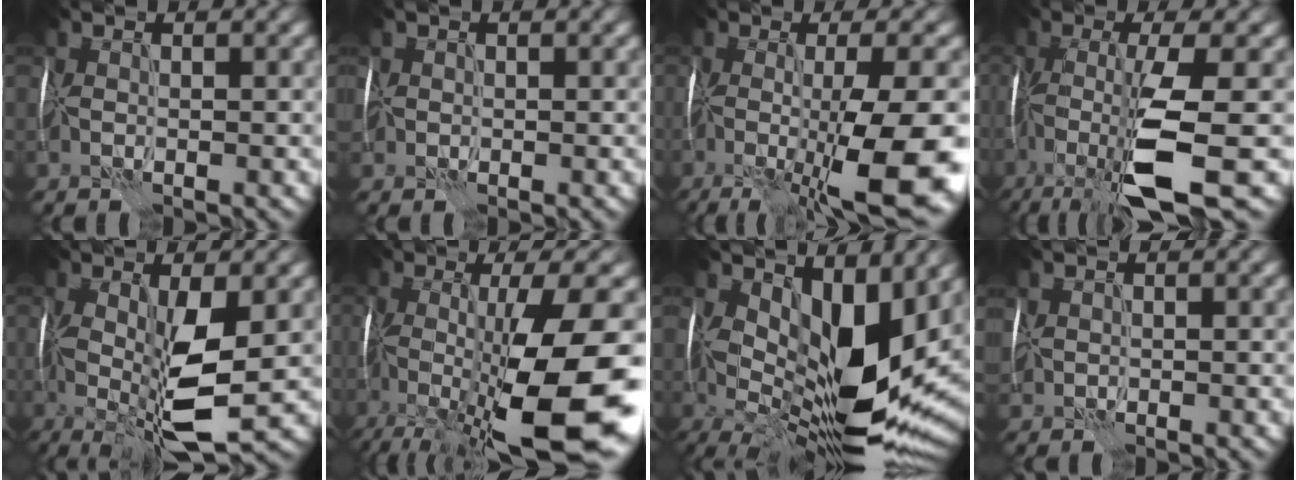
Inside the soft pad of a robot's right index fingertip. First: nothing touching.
{"total": 1.0, "force": [0.1, 1.0, 0.0], "torque": [0.001, 0.003, -0.001]}
{"total": 13.1, "force": [-3.6, 2.9, 12.2], "torque": [-0.187, -0.023, -0.046]}
{"total": 9.0, "force": [-3.2, 1.3, 8.3], "torque": [-0.157, -0.006, -0.066]}
{"total": 8.2, "force": [-0.5, 2.3, 7.9], "torque": [-0.158, -0.011, -0.009]}
{"total": 14.5, "force": [-3.8, 2.9, 13.7], "torque": [-0.226, -0.015, -0.054]}
{"total": 13.5, "force": [3.3, 6.2, 11.6], "torque": [-0.198, -0.021, 0.064]}
{"total": 1.2, "force": [0.5, 1.0, 0.6], "torque": [-0.021, 0.005, 0.011]}